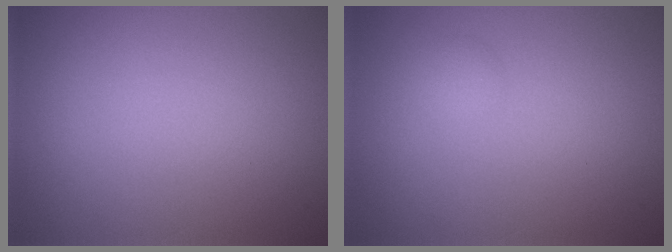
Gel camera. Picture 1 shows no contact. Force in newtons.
{"total": 0.9, "press": 0.9, "slide": 0.0}